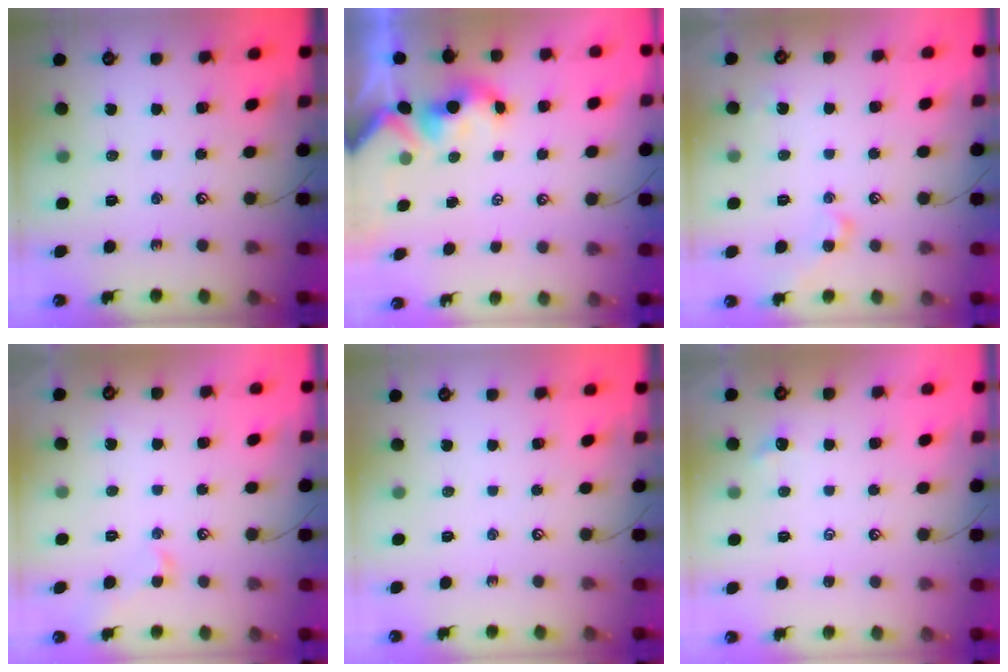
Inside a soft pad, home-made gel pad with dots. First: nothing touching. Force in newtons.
{"total": 1.5, "press": 1.3, "slide": 0.7}
{"total": 4.1, "press": 4.0, "slide": 0.8}
{"total": 1.4, "press": 1.2, "slide": 0.7}
{"total": 0.0}
{"total": 0.9, "press": 0.8, "slide": 0.4}